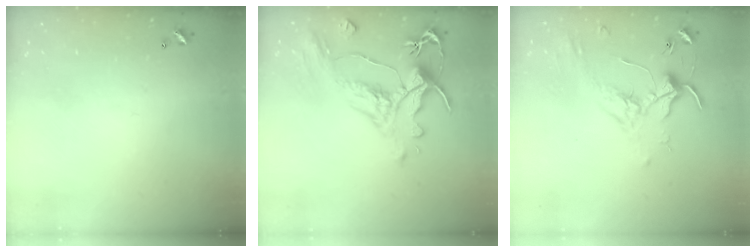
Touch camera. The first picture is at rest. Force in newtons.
{"total": 1.6, "press": 0.3, "slide": 1.5}
{"total": 1.7, "press": 1.6, "slide": 0.4}